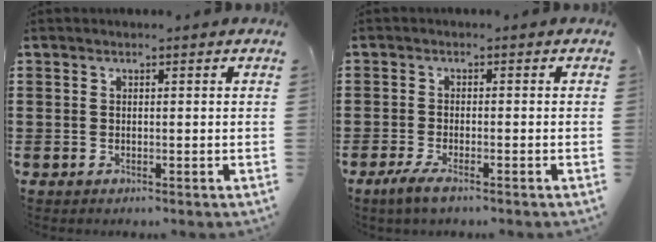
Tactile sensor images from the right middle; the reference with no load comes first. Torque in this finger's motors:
{"motor_torque": [1.33, 0.41, 0.35, 0.09]}